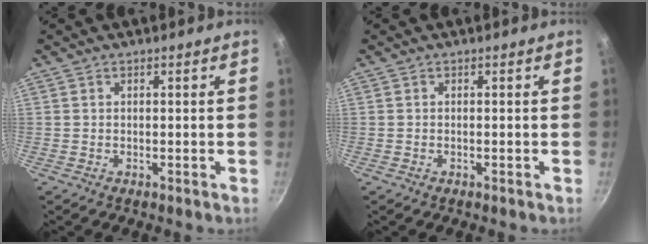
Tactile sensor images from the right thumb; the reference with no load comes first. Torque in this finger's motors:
{"motor_torque": [0.25, 0.04, -0.04, 0.01, 0.00]}